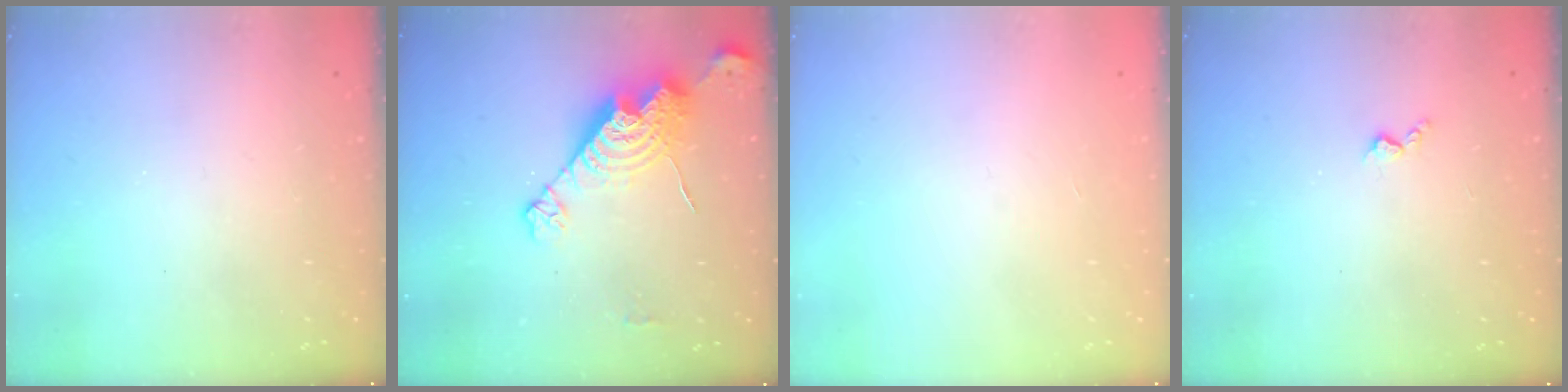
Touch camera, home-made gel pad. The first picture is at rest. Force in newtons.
{"total": 15.9, "press": 15.8, "slide": 1.3}
{"total": 0.0}
{"total": 2.8, "press": 2.8, "slide": 0.5}